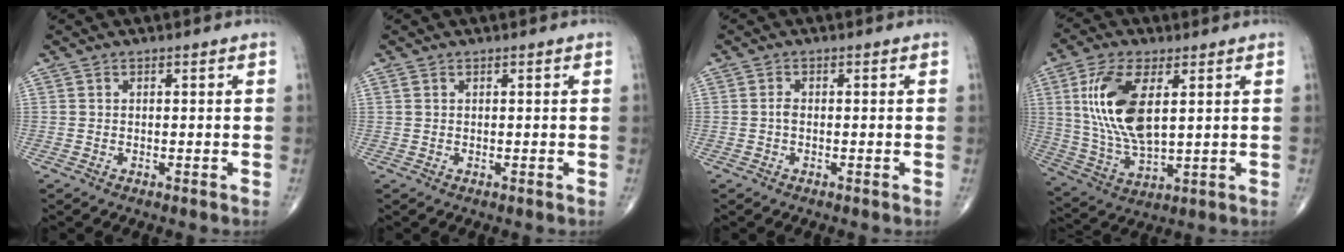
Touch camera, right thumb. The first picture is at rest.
{"total": 0.6, "force": [0.4, 0.2, 0.4], "torque": [-0.010, 0.008, 0.010]}
{"total": 1.0, "force": [-0.2, 0.6, 0.8], "torque": [-0.014, 0.001, -0.007]}
{"total": 15.3, "force": [3.9, 6.9, 13.1], "torque": [-0.269, -0.016, 0.083]}